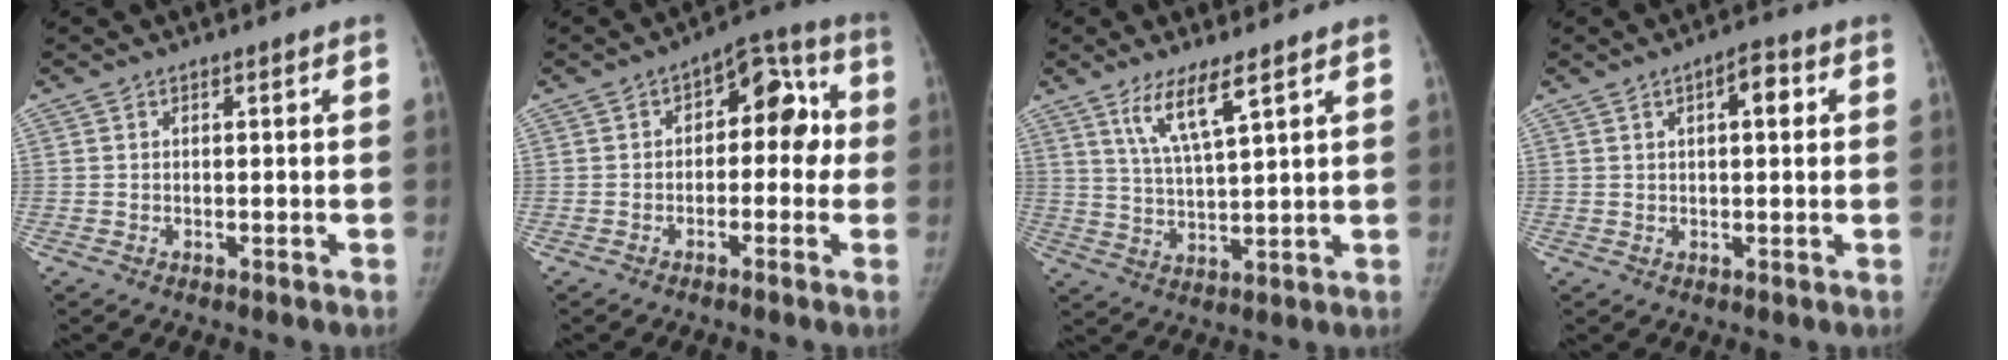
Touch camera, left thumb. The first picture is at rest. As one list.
[{"total": 10.1, "force": [0.2, 6.3, 7.9], "torque": [-0.051, 0.043, -0.011]}, {"total": 7.5, "force": [4.6, 1.1, 5.8], "torque": [-0.111, -0.027, 0.095]}, {"total": 4.5, "force": [1.4, 1.9, 3.9], "torque": [-0.044, 0.007, 0.016]}]